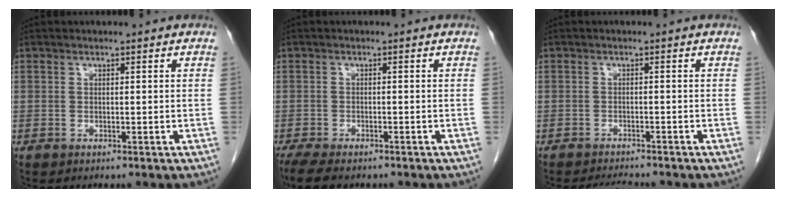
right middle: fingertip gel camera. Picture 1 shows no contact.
{"total": 6.6, "force": [-5.2, 2.1, 3.5], "torque": [-0.059, -0.015, -0.080]}
{"total": 2.8, "force": [-2.8, -0.1, 0.4], "torque": [-0.012, -0.014, -0.045]}